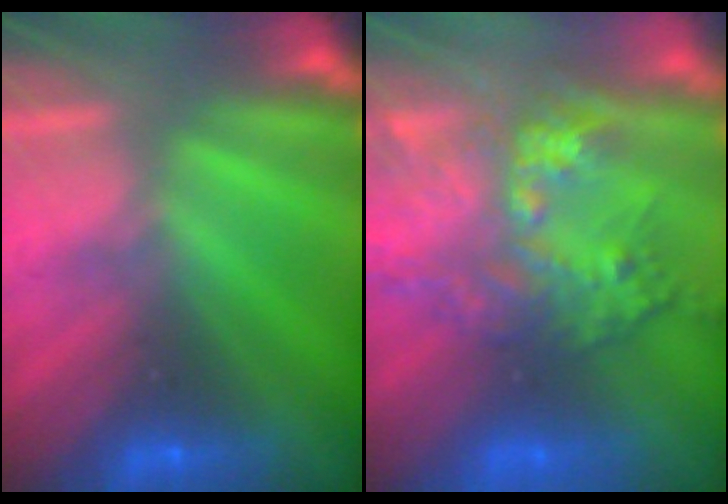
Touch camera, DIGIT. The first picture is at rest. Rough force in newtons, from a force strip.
{"total": 8.0}